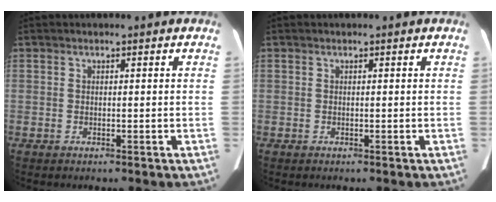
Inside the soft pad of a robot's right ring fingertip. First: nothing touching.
{"total": 0.0}